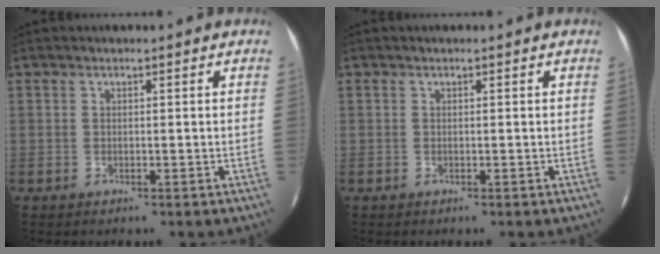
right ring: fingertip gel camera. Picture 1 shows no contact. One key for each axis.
{"total": 0.0}